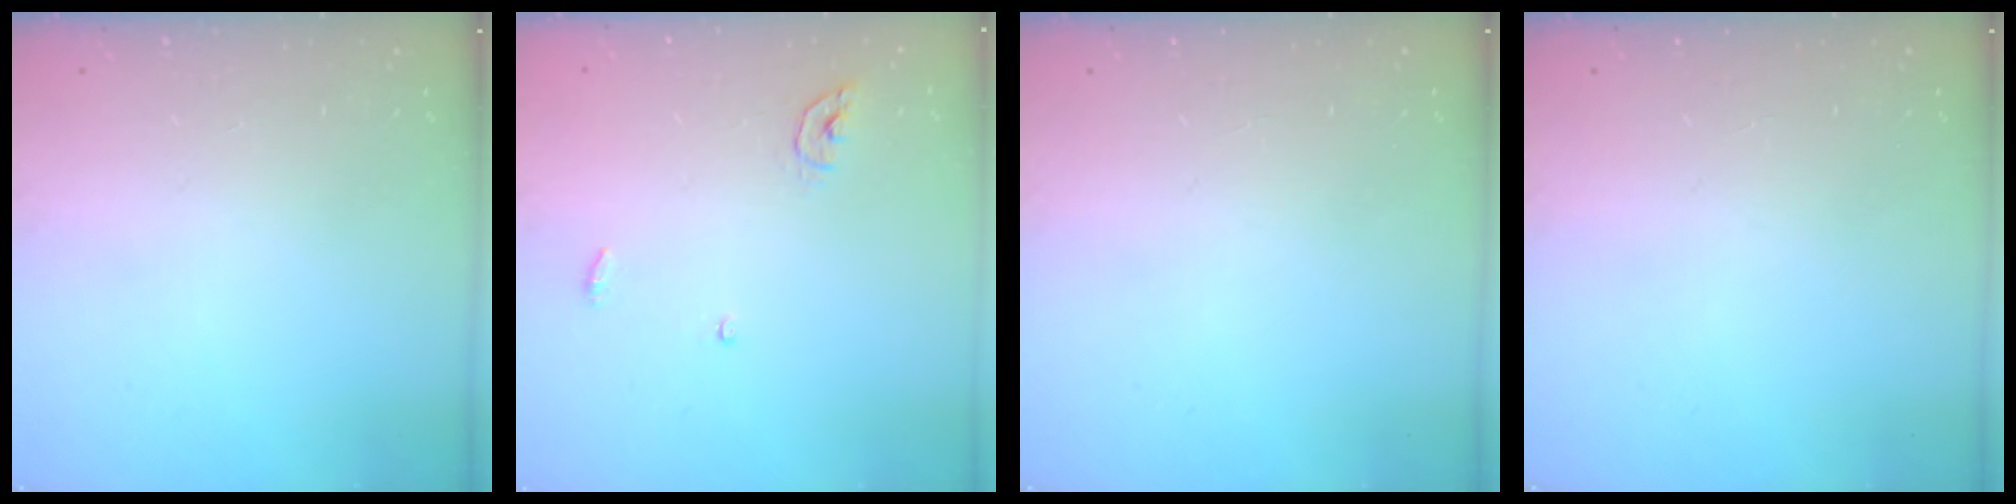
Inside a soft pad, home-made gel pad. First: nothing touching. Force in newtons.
{"total": 4.3, "press": 4.3, "slide": 0.3}
{"total": 0.0}
{"total": 0.0}